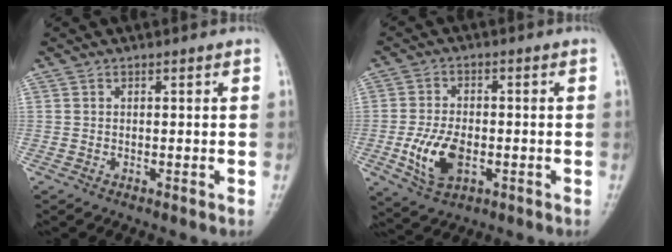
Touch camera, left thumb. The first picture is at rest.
{"total": 8.9, "force": [-2.5, 5.1, 6.9], "torque": [-0.130, 0.001, -0.038]}